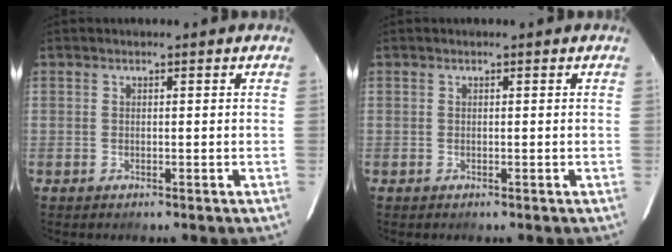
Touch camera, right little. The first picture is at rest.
{"total": 0.0}